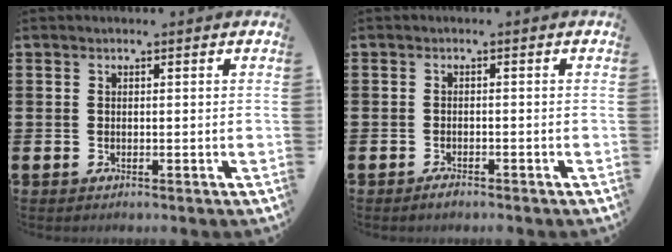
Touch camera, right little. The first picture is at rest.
{"total": 1.0, "force": [-0.9, 0.3, 0.4], "torque": [-0.009, -0.002, -0.017]}